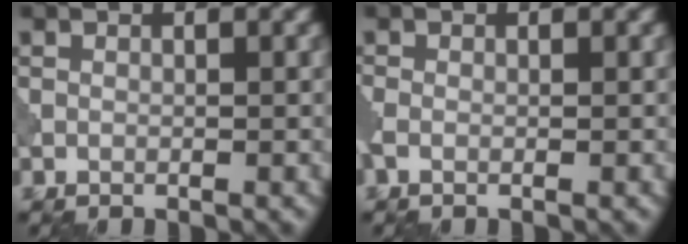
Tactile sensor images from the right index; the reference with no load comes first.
{"total": 1.4, "force": [-0.8, 0.4, 1.0], "torque": [-0.028, -0.007, -0.023]}